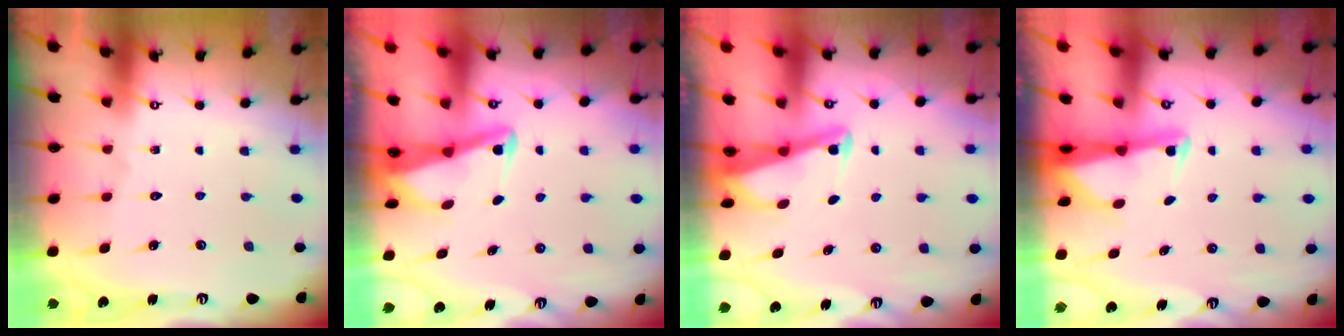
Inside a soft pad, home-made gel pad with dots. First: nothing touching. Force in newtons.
{"total": 3.2, "press": 3.2, "slide": 0.3}
{"total": 2.9, "press": 2.8, "slide": 0.3}
{"total": 2.5, "press": 2.4, "slide": 0.5}